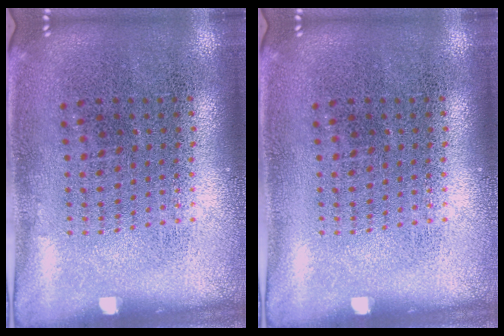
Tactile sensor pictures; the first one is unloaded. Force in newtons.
{"total": 0.0}